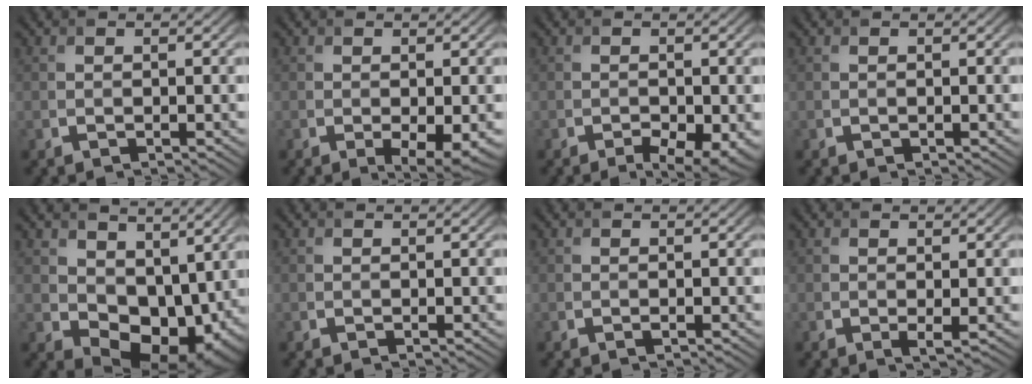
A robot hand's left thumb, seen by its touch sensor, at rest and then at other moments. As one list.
[{"total": 3.5, "force": [-1.2, 1.1, 3.1], "torque": [-0.051, -0.012, -0.012]}, {"total": 4.1, "force": [-2.2, 1.6, 3.1], "torque": [-0.045, -0.006, -0.023]}, {"total": 0.0}, {"total": 11.2, "force": [2.2, 7.7, 7.8], "torque": [-0.131, -0.030, 0.058]}, {"total": 0.0}, {"total": 0.0}, {"total": 1.0, "force": [0.2, 0.1, 0.9], "torque": [-0.017, -0.006, 0.002]}]